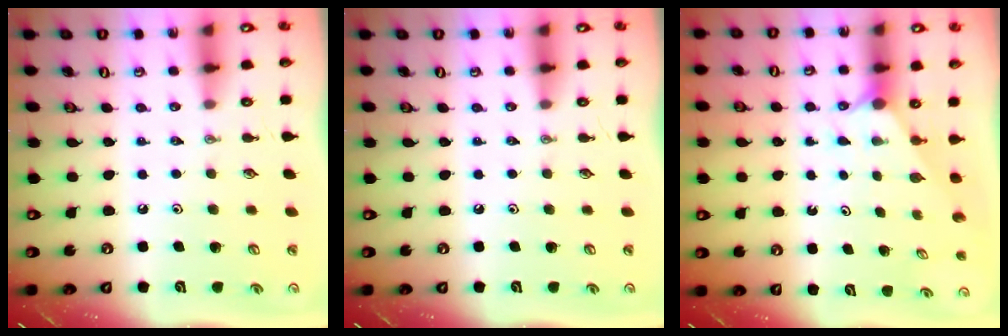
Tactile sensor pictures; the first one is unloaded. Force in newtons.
{"total": 0.0}
{"total": 1.9, "press": 1.9, "slide": 0.3}